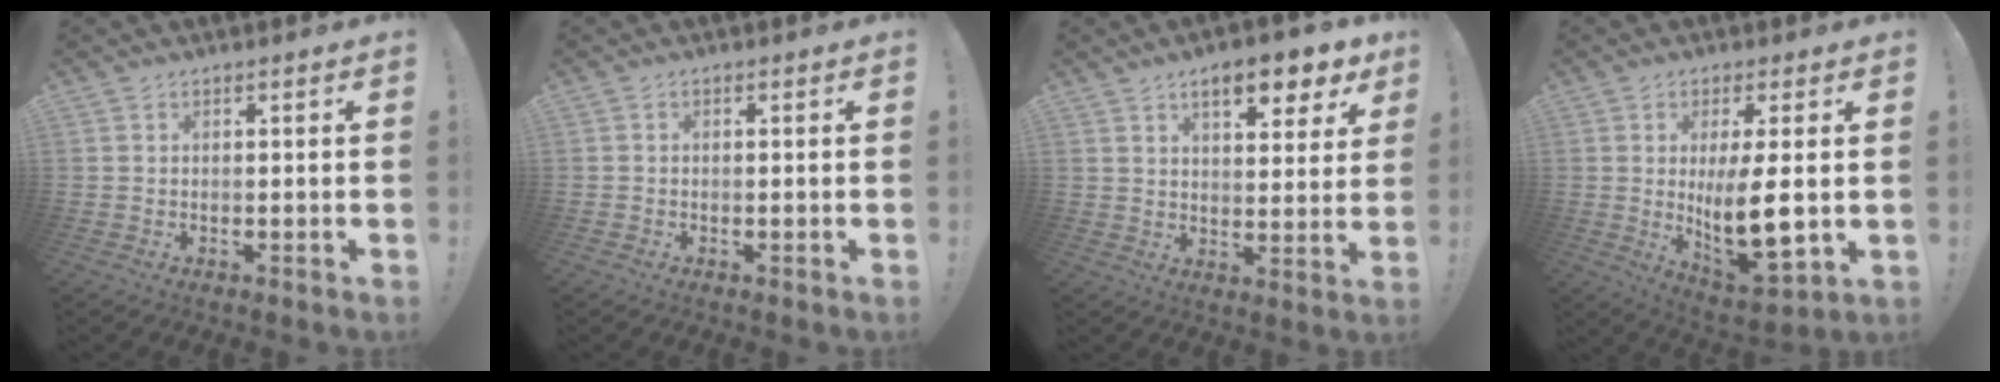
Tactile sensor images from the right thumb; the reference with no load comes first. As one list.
[{"total": 0.6, "force": [-0.4, 0.5, 0.2], "torque": [-0.004, 0.002, -0.006]}, {"total": 10.4, "force": [6.3, 3.5, 7.5], "torque": [-0.094, -0.036, 0.102]}, {"total": 13.5, "force": [0.7, 5.0, 12.5], "torque": [-0.209, -0.022, 0.013]}]